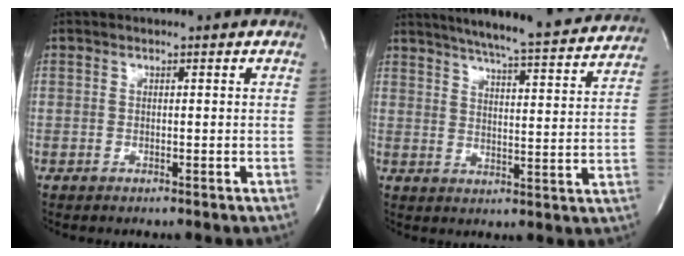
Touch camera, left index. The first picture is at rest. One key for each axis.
{"total": 22.4, "fx": 20.3, "fy": 1.2, "fz": 9.3, "tx": -0.146, "ty": -0.031, "tz": 0.255}